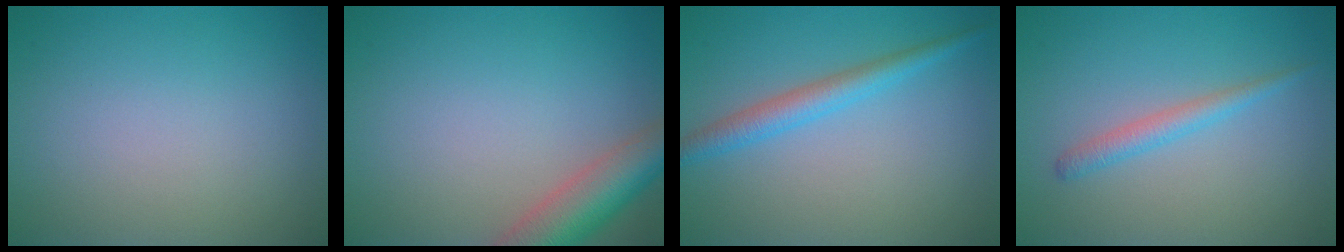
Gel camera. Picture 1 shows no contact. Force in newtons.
{"total": 5.6, "press": 5.6, "slide": 0.3}
{"total": 2.7, "press": 2.7, "slide": 0.2}
{"total": 1.8, "press": 1.8, "slide": 0.0}